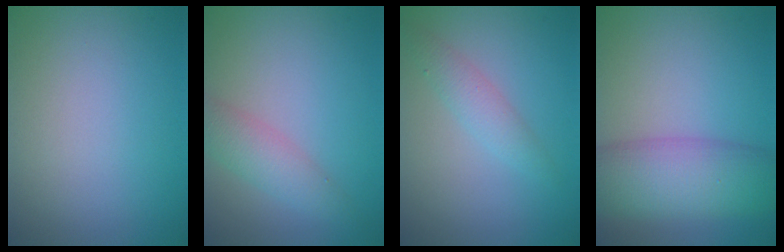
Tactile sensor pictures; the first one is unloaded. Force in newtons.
{"total": 3.0, "press": 3.0, "slide": 0.1}
{"total": 1.9, "press": 1.9, "slide": 0.0}
{"total": 8.0, "press": 8.0, "slide": 0.2}